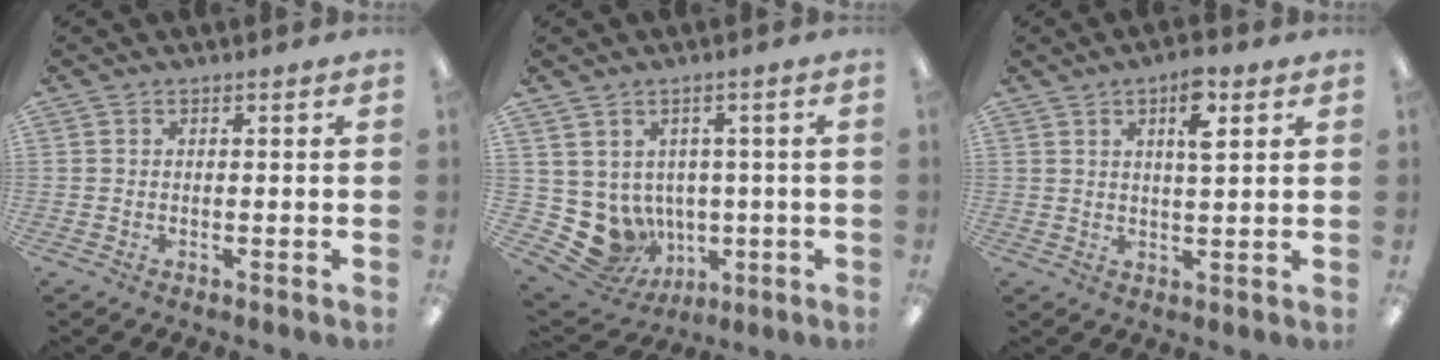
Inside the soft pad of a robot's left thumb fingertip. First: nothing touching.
{"total": 8.6, "force": [-1.8, 8.0, 2.6], "torque": [-0.077, -0.011, -0.019]}
{"total": 6.7, "force": [3.4, 2.0, 5.4], "torque": [-0.083, -0.006, 0.050]}